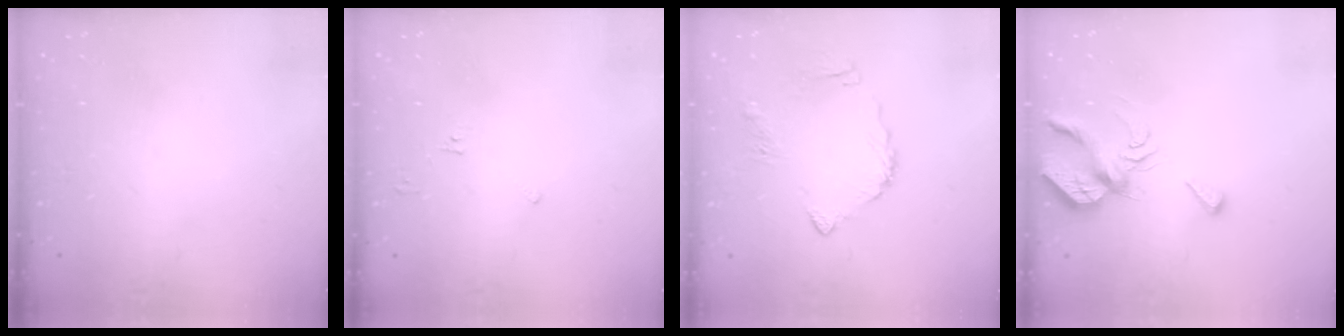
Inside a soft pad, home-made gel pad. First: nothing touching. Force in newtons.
{"total": 4.7, "press": 4.7, "slide": 0.5}
{"total": 6.7, "press": 6.7, "slide": 0.7}
{"total": 8.4, "press": 8.4, "slide": 0.9}